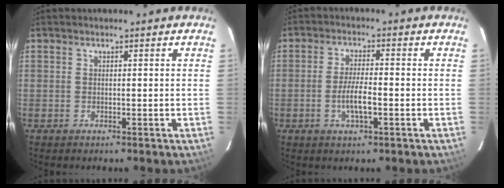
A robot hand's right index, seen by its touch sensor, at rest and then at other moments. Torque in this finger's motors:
{"motor_torque": [0.26, -0.07, 0.17, 0.06]}